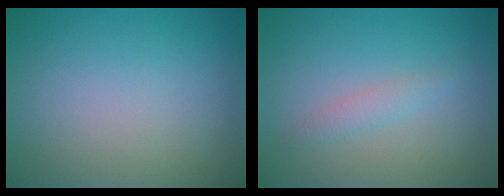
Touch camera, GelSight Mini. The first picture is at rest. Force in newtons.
{"total": 1.3, "press": 1.3, "slide": 0.0}